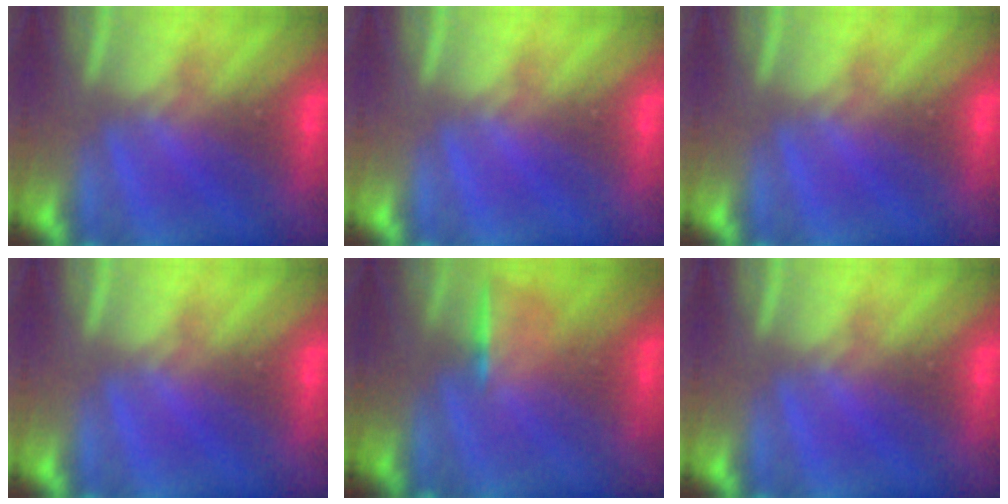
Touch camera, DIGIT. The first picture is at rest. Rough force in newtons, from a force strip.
{"total": 0.0}
{"total": 0.0}
{"total": 0.0}
{"total": 1.1}
{"total": 0.0}